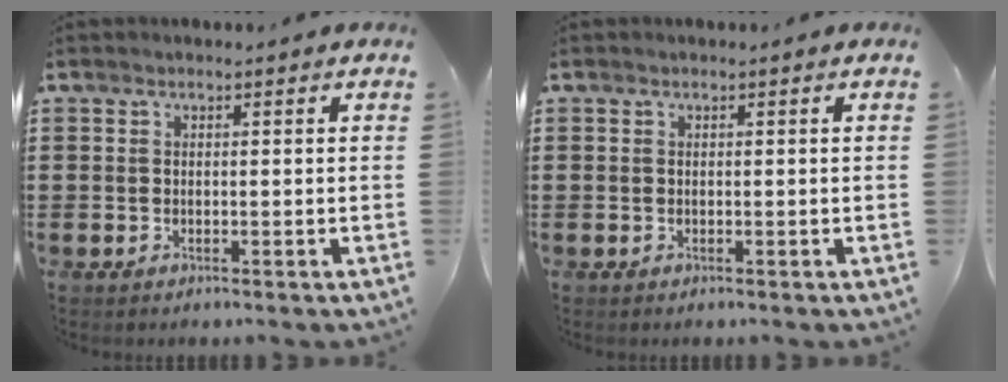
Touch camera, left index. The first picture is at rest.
{"total": 0.0}